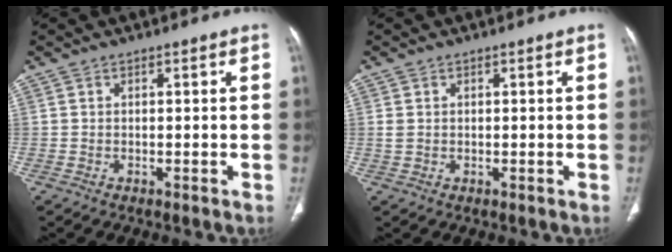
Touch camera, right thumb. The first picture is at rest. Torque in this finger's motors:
{"motor_torque": [-0.13, -0.18, -0.17, 0.03, 0.00]}